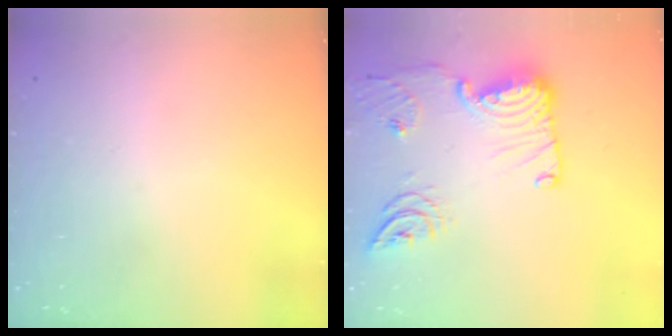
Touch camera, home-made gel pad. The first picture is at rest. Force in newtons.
{"total": 20.1, "press": 19.4, "slide": 5.4}